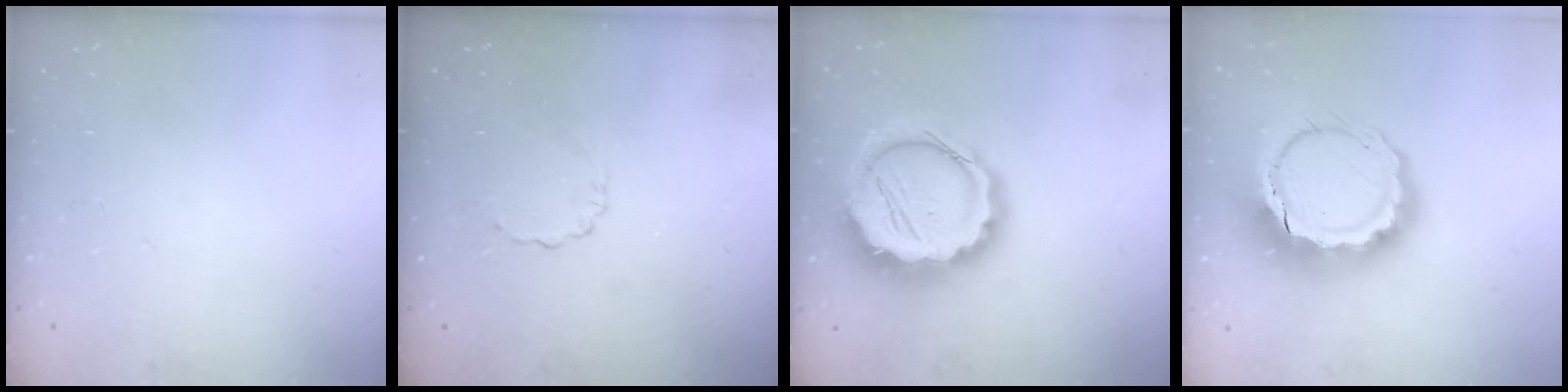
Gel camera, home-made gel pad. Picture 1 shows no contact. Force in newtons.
{"total": 3.1, "press": 2.9, "slide": 1.1}
{"total": 16.2, "press": 15.8, "slide": 3.7}
{"total": 15.6, "press": 15.3, "slide": 3.3}